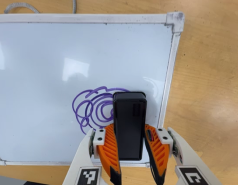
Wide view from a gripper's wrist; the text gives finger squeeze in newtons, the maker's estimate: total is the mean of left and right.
{"total": 10.7, "left": 10.4, "right": 10.9}